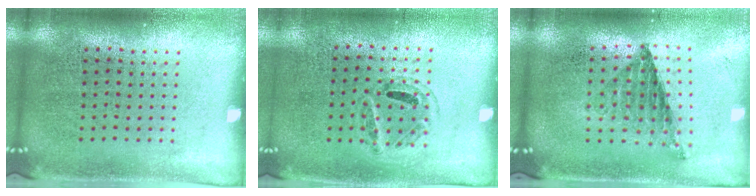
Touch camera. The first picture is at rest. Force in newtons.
{"total": 1.0, "press": 0.8, "slide": 0.6}
{"total": 0.8, "press": 0.8, "slide": 0.0}